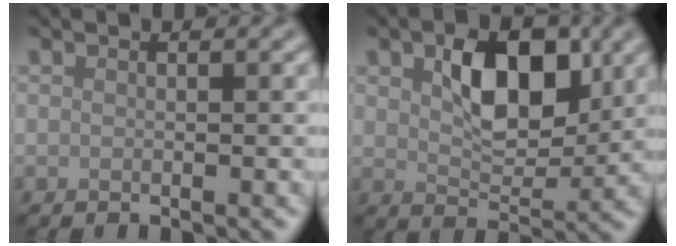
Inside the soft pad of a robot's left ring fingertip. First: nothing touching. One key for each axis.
{"total": 6.5, "fx": 2.0, "fy": 3.7, "fz": 5.0, "tx": -0.078, "ty": 0.000, "tz": 0.032}